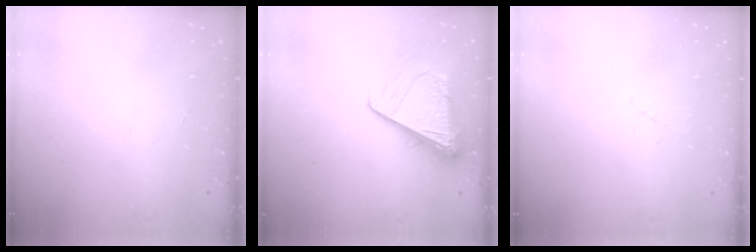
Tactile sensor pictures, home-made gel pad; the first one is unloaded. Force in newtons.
{"total": 8.1, "press": 8.0, "slide": 0.9}
{"total": 2.3, "press": 2.3, "slide": 0.2}